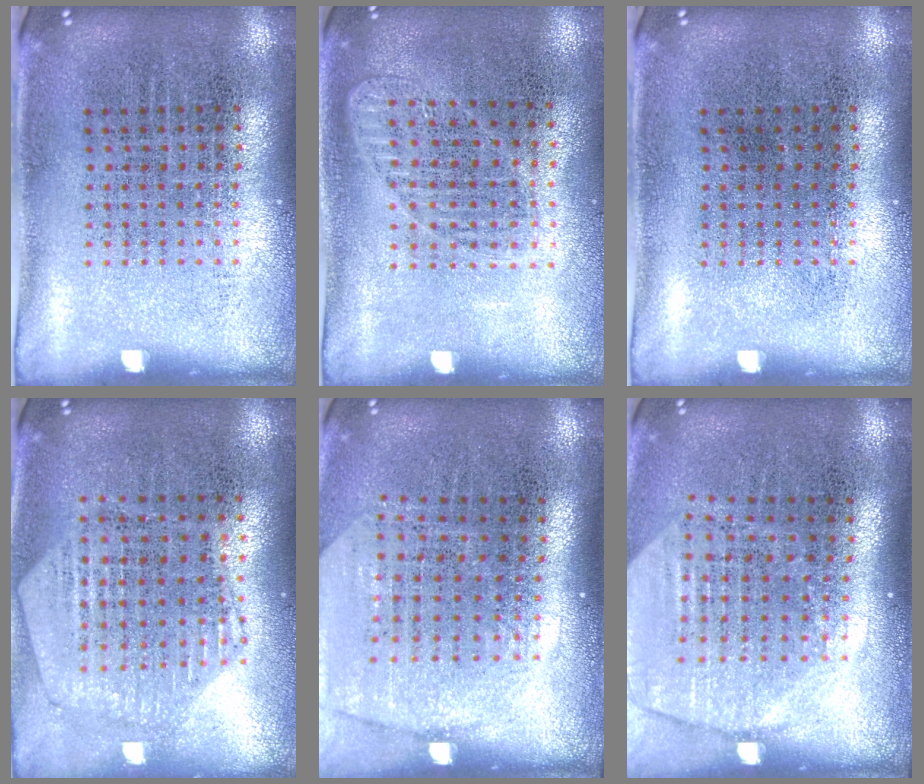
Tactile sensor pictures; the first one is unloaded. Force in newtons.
{"total": 1.2, "press": 1.1, "slide": 0.3}
{"total": 0.0}
{"total": 1.2, "press": 1.1, "slide": 0.3}
{"total": 1.8, "press": 1.5, "slide": 0.9}
{"total": 2.0, "press": 1.8, "slide": 1.0}